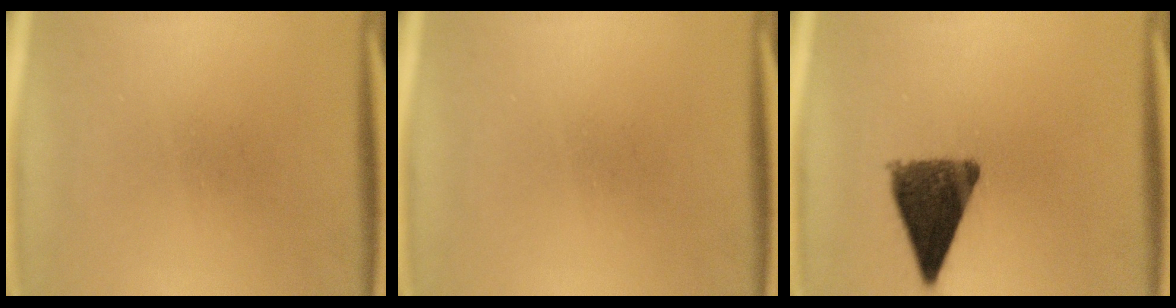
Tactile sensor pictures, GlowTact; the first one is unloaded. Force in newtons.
{"total": 0.0}
{"total": 11.0}